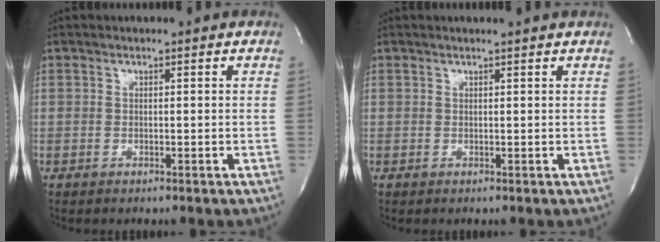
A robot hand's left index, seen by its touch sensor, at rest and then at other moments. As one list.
[{"total": 1.8, "force": [1.6, -0.3, 0.6], "torque": [-0.014, 0.005, 0.021]}]